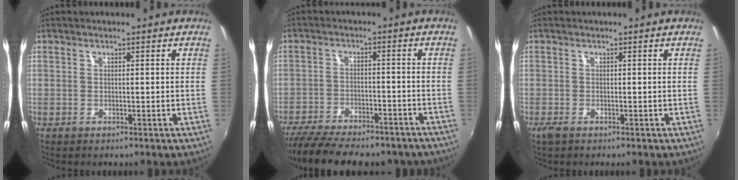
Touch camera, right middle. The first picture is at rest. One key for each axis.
{"total": 20.8, "fx": -17.2, "fy": 6.5, "fz": 9.7, "tx": -0.200, "ty": -0.024, "tz": -0.241}
{"total": 1.4, "fx": -0.9, "fy": 0.5, "fz": 0.9, "tx": -0.019, "ty": -0.006, "tz": -0.018}